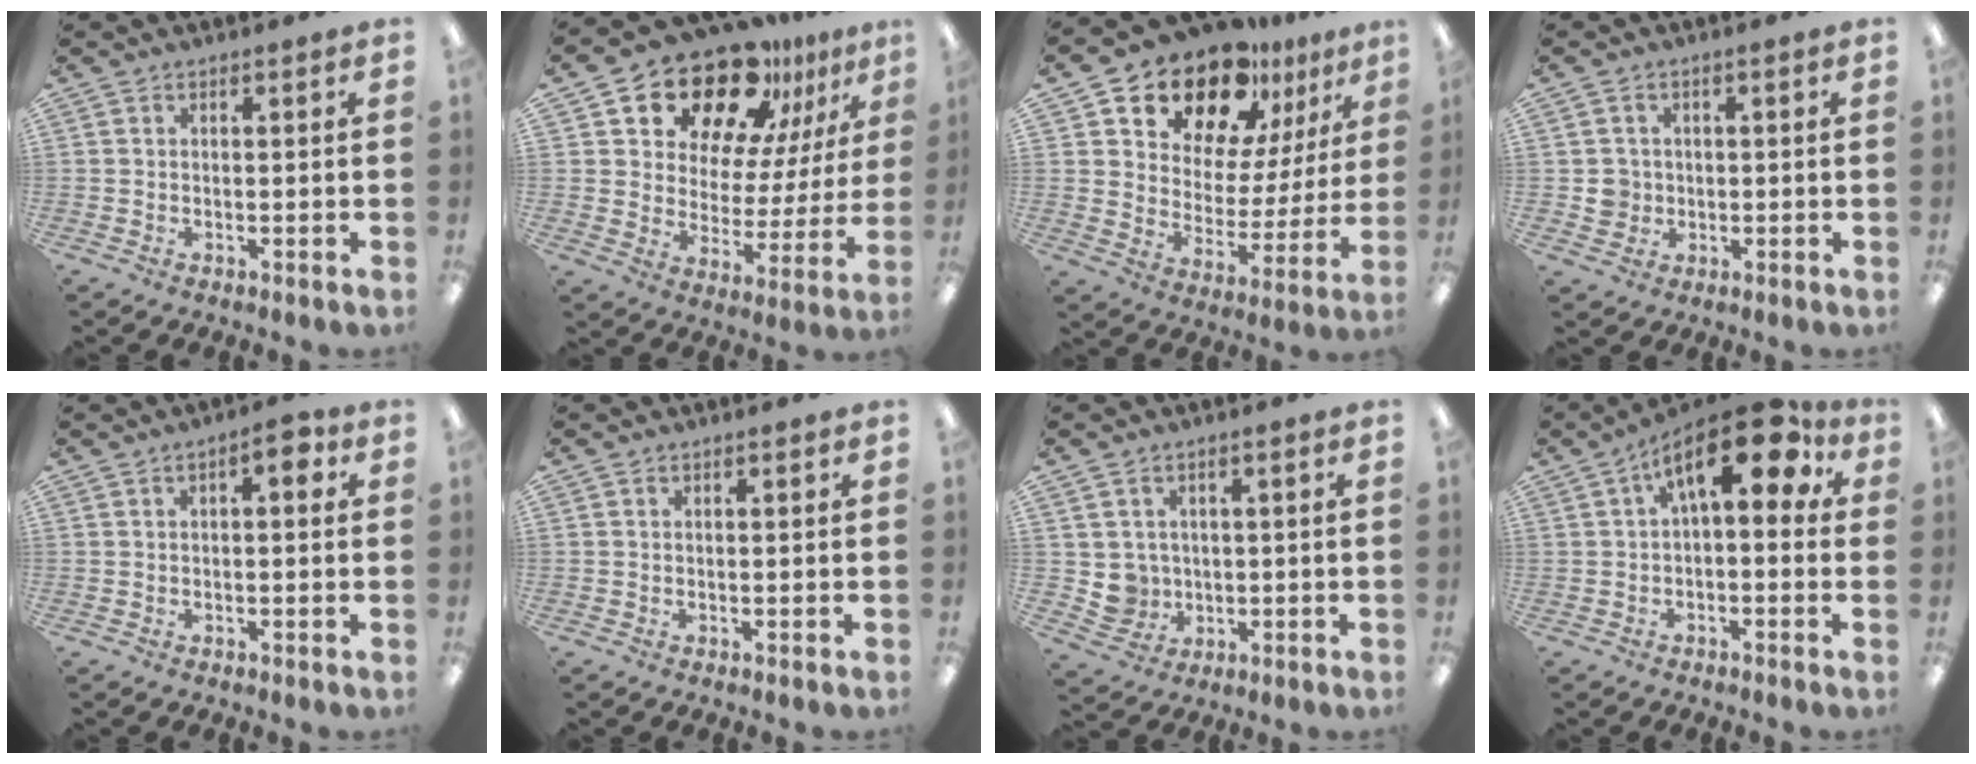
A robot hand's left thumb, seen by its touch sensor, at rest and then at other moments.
{"total": 18.3, "force": [15.0, 8.0, 6.8], "torque": [-0.131, -0.109, 0.264]}
{"total": 17.5, "force": [14.6, 7.8, 5.7], "torque": [-0.107, -0.112, 0.262]}
{"total": 3.9, "force": [0.1, 3.8, 0.6], "torque": [-0.001, 0.002, -0.001]}
{"total": 4.2, "force": [1.3, 1.6, 3.6], "torque": [-0.049, 0.001, 0.015]}
{"total": 0.0}
{"total": 4.8, "force": [1.1, 4.7, 0.6], "torque": [-0.025, 0.000, 0.025]}
{"total": 14.8, "force": [5.9, 6.4, 11.9], "torque": [-0.171, -0.022, 0.094]}